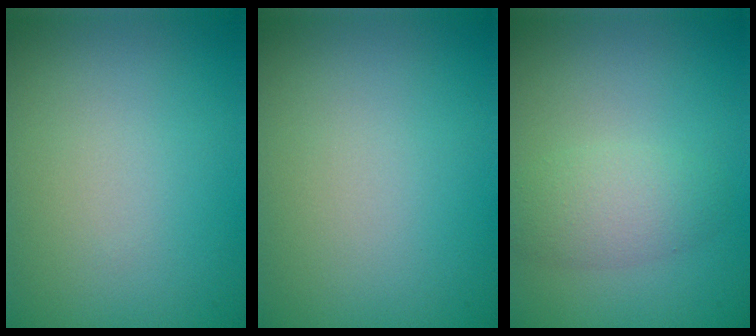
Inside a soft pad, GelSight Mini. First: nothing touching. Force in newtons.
{"total": 0.0}
{"total": 2.8, "press": 2.8, "slide": 0.2}